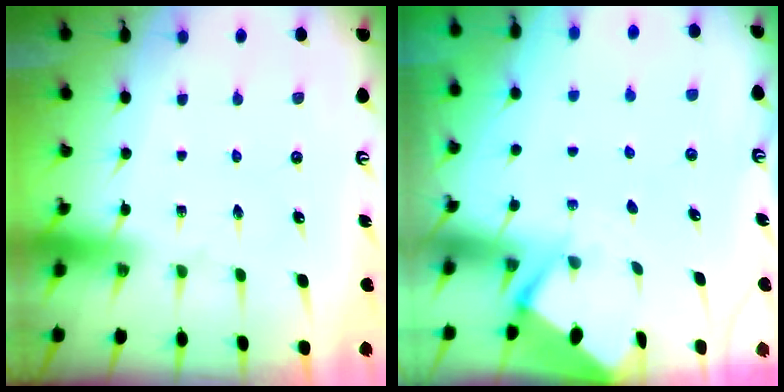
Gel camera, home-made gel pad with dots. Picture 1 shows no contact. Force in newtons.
{"total": 2.6, "press": 2.6, "slide": 0.4}